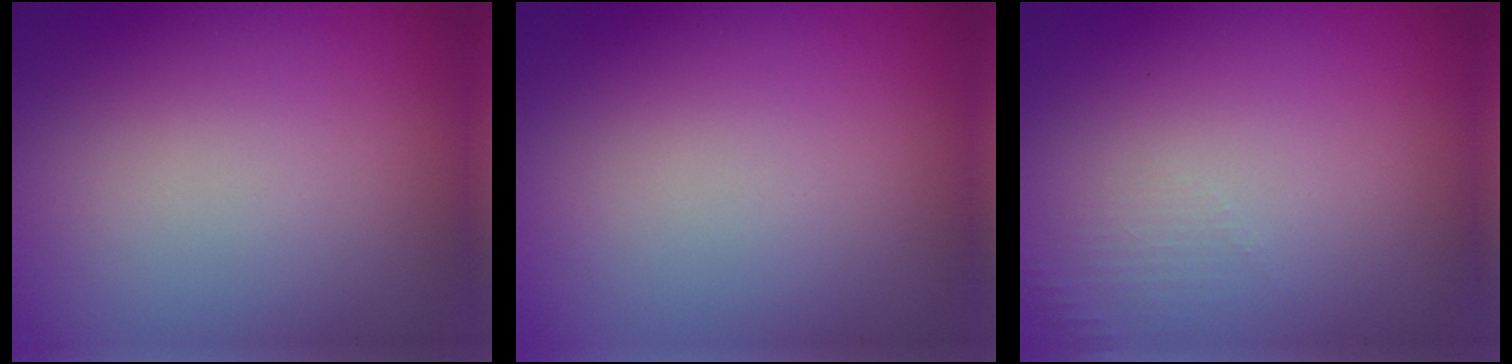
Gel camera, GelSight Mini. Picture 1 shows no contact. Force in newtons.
{"total": 0.0}
{"total": 1.1, "press": 1.1, "slide": 0.3}